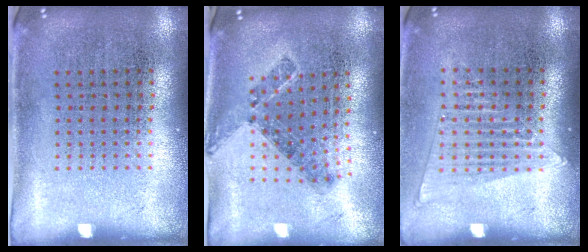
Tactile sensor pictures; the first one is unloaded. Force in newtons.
{"total": 0.7, "press": 0.7, "slide": 0.2}
{"total": 1.3, "press": 1.2, "slide": 0.6}